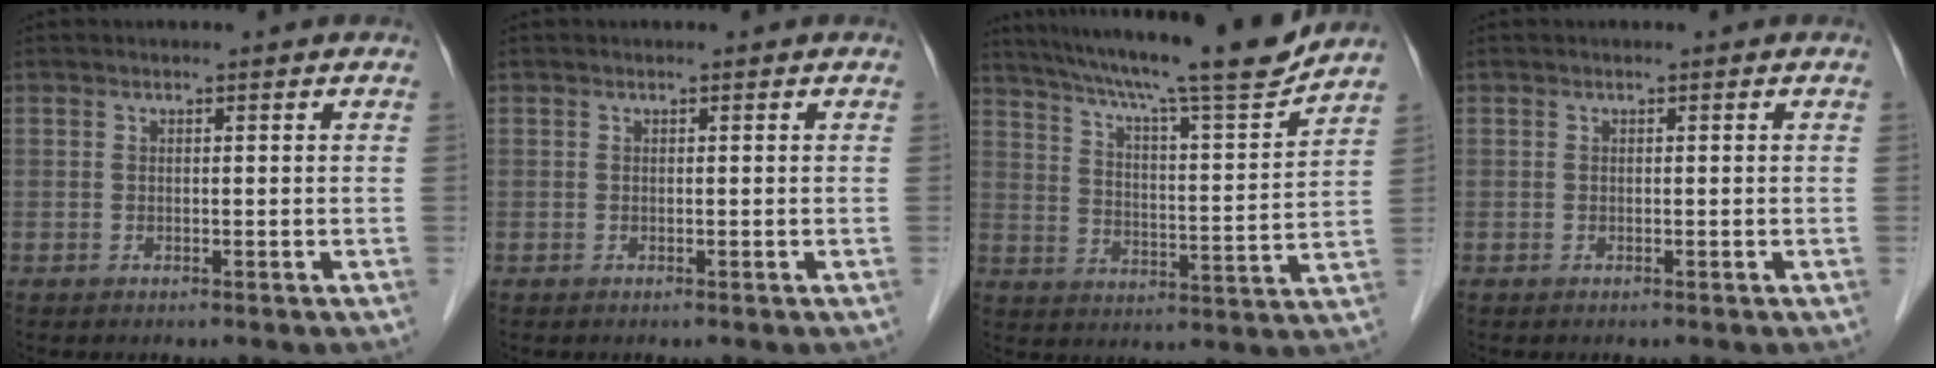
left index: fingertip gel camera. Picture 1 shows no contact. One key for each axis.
{"total": 0.0}
{"total": 19.2, "fx": 16.7, "fy": -0.3, "fz": 9.4, "tx": -0.160, "ty": -0.013, "tz": 0.246}
{"total": 0.0}